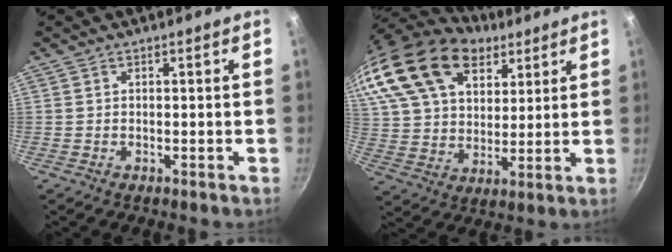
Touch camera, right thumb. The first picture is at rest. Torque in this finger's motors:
{"motor_torque": [0.67, 4.33, 0.66, -0.23, 0.32]}